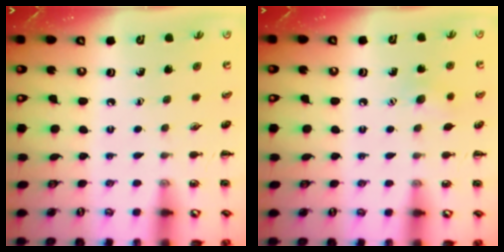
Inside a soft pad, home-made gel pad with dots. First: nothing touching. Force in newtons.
{"total": 7.9, "press": 7.6, "slide": 1.9}